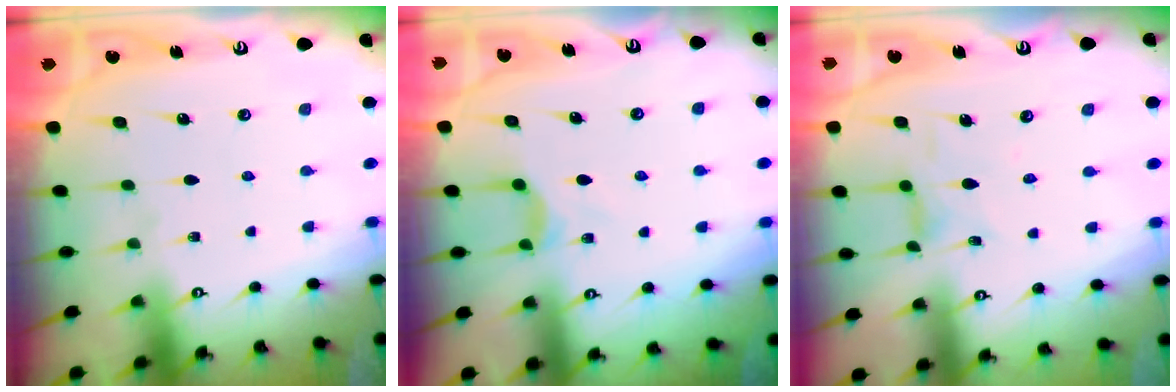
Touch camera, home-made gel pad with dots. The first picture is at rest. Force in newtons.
{"total": 2.8, "press": 2.8, "slide": 0.4}
{"total": 2.7, "press": 2.6, "slide": 0.5}